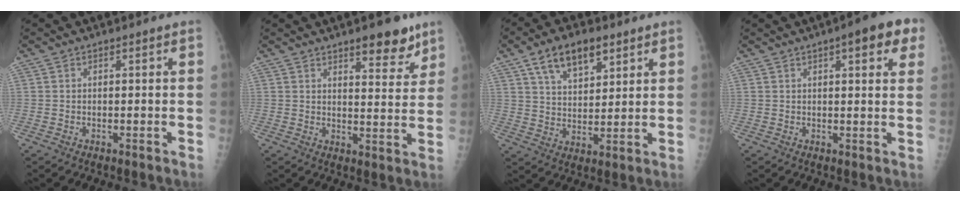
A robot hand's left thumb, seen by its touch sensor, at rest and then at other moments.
{"total": 8.2, "force": [5.8, 2.7, 5.1], "torque": [-0.044, -0.037, 0.079]}
{"total": 10.6, "force": [6.1, 5.4, 6.7], "torque": [-0.096, -0.023, 0.110]}
{"total": 9.4, "force": [4.5, 2.7, 7.8], "torque": [-0.074, -0.004, 0.047]}